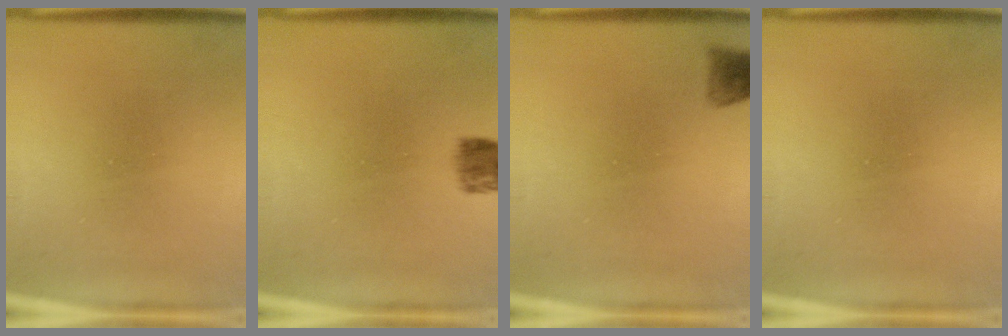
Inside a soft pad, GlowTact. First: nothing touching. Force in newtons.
{"total": 3.7}
{"total": 2.0}
{"total": 0.0}